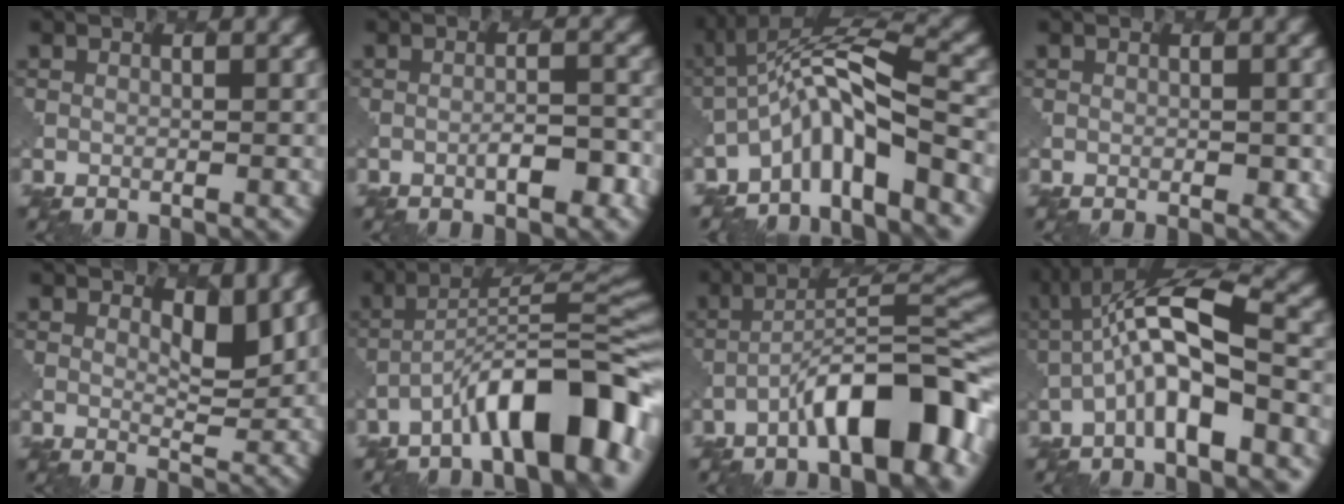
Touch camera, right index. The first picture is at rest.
{"total": 2.4, "force": [-1.3, 0.6, 2.0], "torque": [-0.033, 0.007, -0.017]}
{"total": 7.3, "force": [-3.8, 1.7, 6.0], "torque": [-0.108, 0.015, -0.070]}
{"total": 0.8, "force": [-0.3, 0.4, 0.6], "torque": [-0.012, -0.001, 0.001]}
{"total": 3.2, "force": [1.6, 1.1, 2.5], "torque": [-0.044, -0.012, 0.032]}
{"total": 11.3, "force": [-6.6, 2.9, 8.7], "torque": [-0.129, 0.021, -0.103]}
{"total": 9.7, "force": [-5.4, 2.4, 7.8], "torque": [-0.116, 0.023, -0.084]}
{"total": 7.5, "force": [-2.0, 1.7, 7.0], "torque": [-0.129, 0.024, -0.042]}